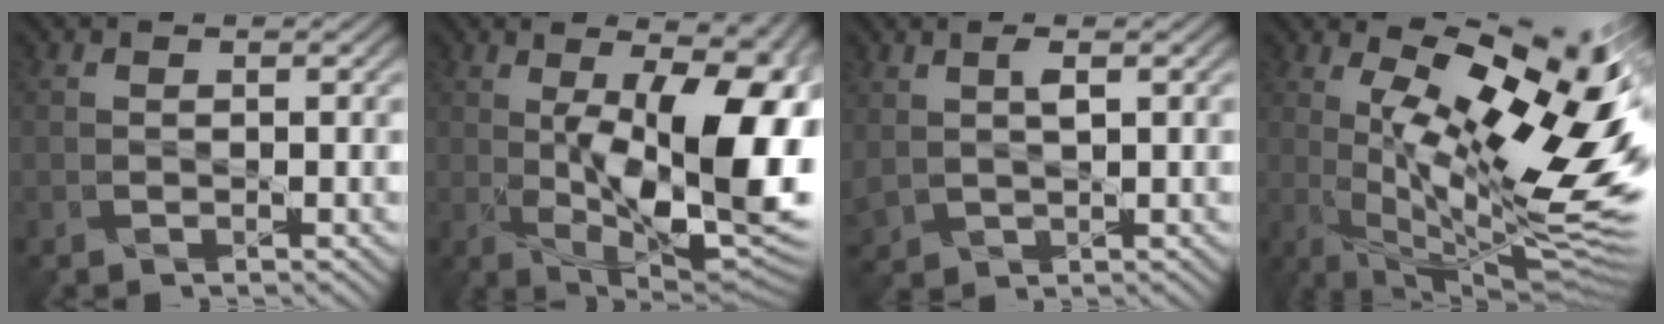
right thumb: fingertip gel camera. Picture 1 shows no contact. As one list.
[{"total": 14.6, "force": [0.3, 5.5, 13.5], "torque": [-0.209, -0.015, 0.019]}, {"total": 2.0, "force": [1.0, 1.2, 1.2], "torque": [-0.040, -0.001, 0.028]}, {"total": 18.8, "force": [2.2, 6.9, 17.3], "torque": [-0.272, -0.008, 0.040]}]